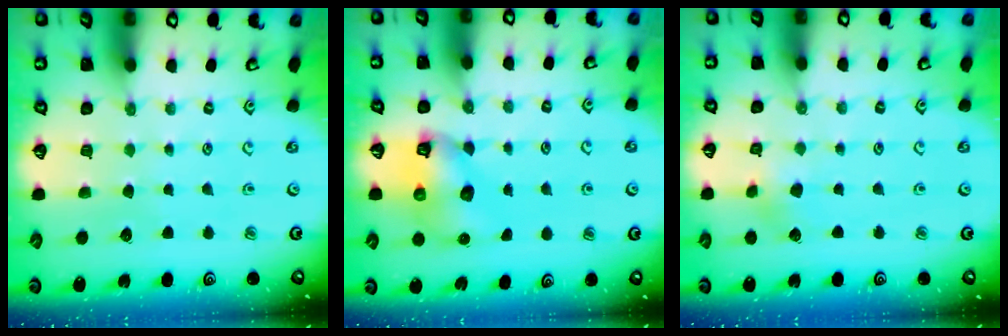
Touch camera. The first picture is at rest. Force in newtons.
{"total": 7.2, "press": 7.2, "slide": 0.8}
{"total": 3.2, "press": 3.1, "slide": 0.8}